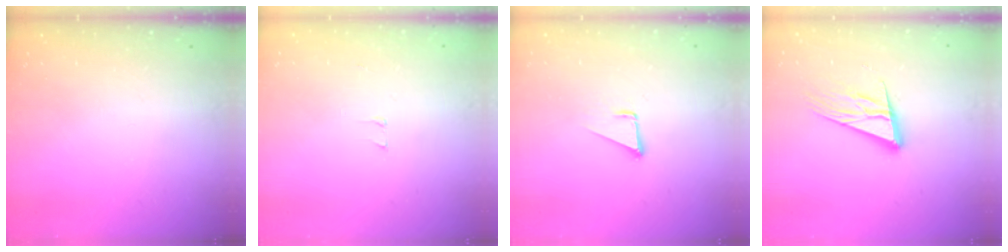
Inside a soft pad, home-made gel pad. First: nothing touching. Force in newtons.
{"total": 3.0, "press": 3.0, "slide": 0.2}
{"total": 1.7, "press": 1.7, "slide": 0.1}
{"total": 14.7, "press": 14.1, "slide": 4.0}